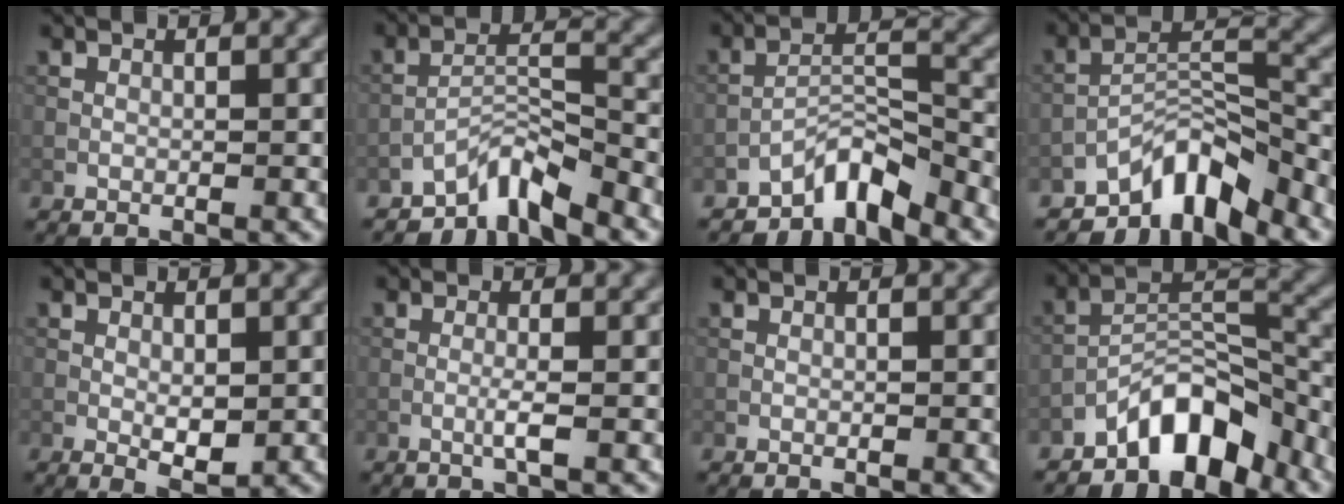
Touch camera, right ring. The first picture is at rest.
{"total": 4.4, "force": [-3.8, 0.9, 2.0], "torque": [-0.027, 0.010, -0.079]}
{"total": 4.6, "force": [-3.9, 1.2, 2.1], "torque": [-0.025, 0.013, -0.078]}
{"total": 6.8, "force": [-5.6, 2.2, 3.3], "torque": [-0.035, 0.006, -0.104]}
{"total": 2.2, "force": [-0.2, 1.0, 1.9], "torque": [-0.032, -0.005, 0.001]}
{"total": 1.3, "force": [-0.4, -0.1, 1.2], "torque": [-0.026, 0.002, -0.013]}
{"total": 0.0}
{"total": 6.5, "force": [-5.0, 2.5, 3.3], "torque": [-0.036, 0.011, -0.094]}